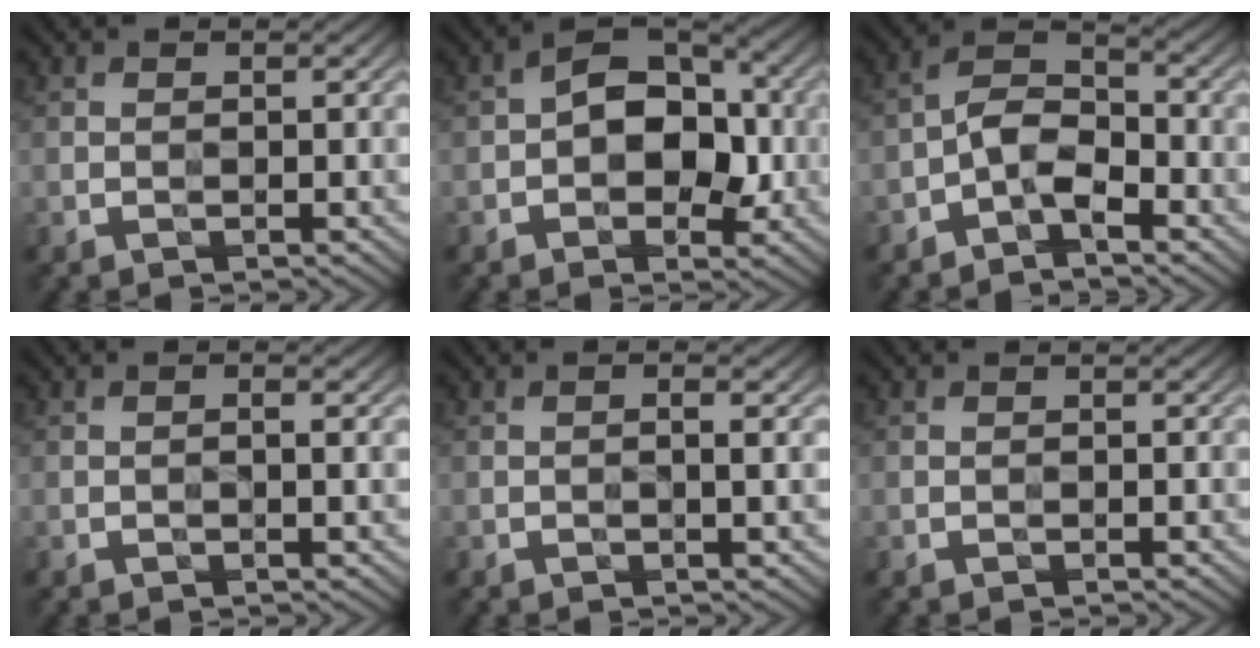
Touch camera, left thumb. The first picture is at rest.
{"total": 8.9, "force": [-0.5, 5.6, 6.9], "torque": [-0.090, 0.011, -0.020]}
{"total": 5.2, "force": [-2.7, 2.4, 3.8], "torque": [-0.064, 0.016, -0.063]}
{"total": 1.2, "force": [0.0, 0.2, 1.2], "torque": [-0.019, -0.001, -0.001]}
{"total": 1.5, "force": [0.1, 0.2, 1.5], "torque": [-0.025, 0.000, 0.000]}
{"total": 0.0}